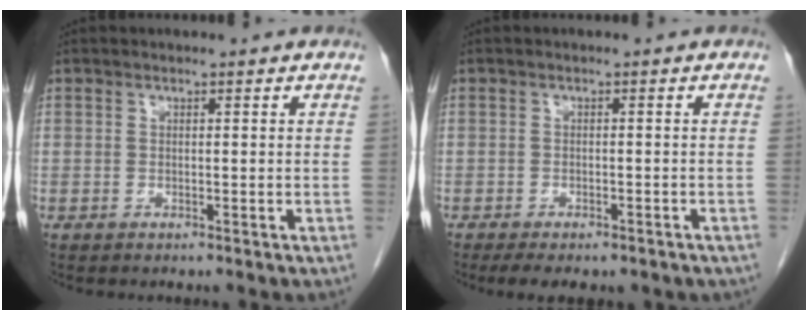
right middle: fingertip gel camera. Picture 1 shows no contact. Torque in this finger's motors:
{"motor_torque": [0.78, -0.67, 0.17, 0.04]}